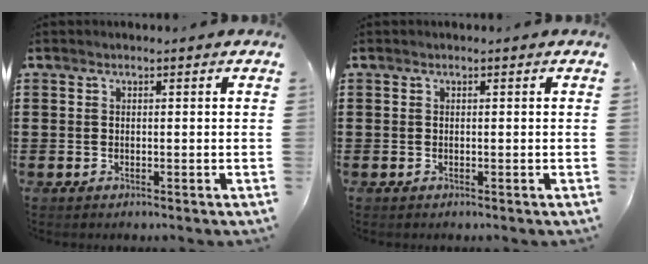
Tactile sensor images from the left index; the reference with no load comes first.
{"total": 0.0}